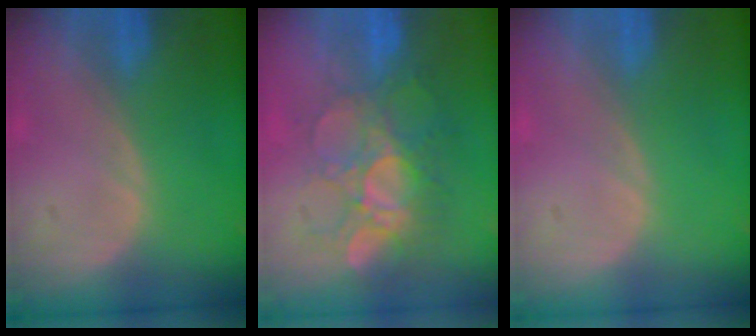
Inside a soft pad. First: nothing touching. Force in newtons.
{"total": 9.5, "press": 8.5, "slide": 4.2}
{"total": 0.0}